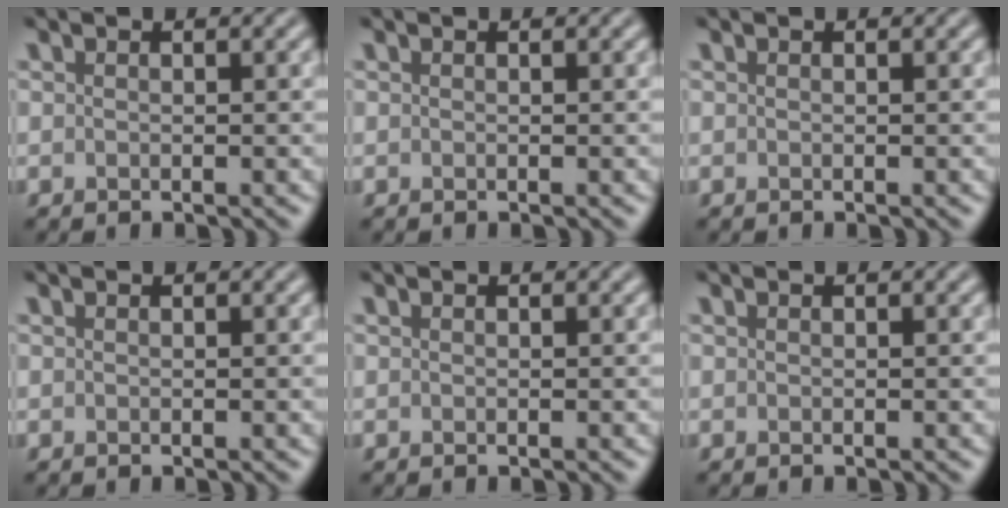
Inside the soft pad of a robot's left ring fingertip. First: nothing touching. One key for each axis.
{"total": 0.0}
{"total": 0.0}
{"total": 0.0}
{"total": 0.0}
{"total": 0.0}